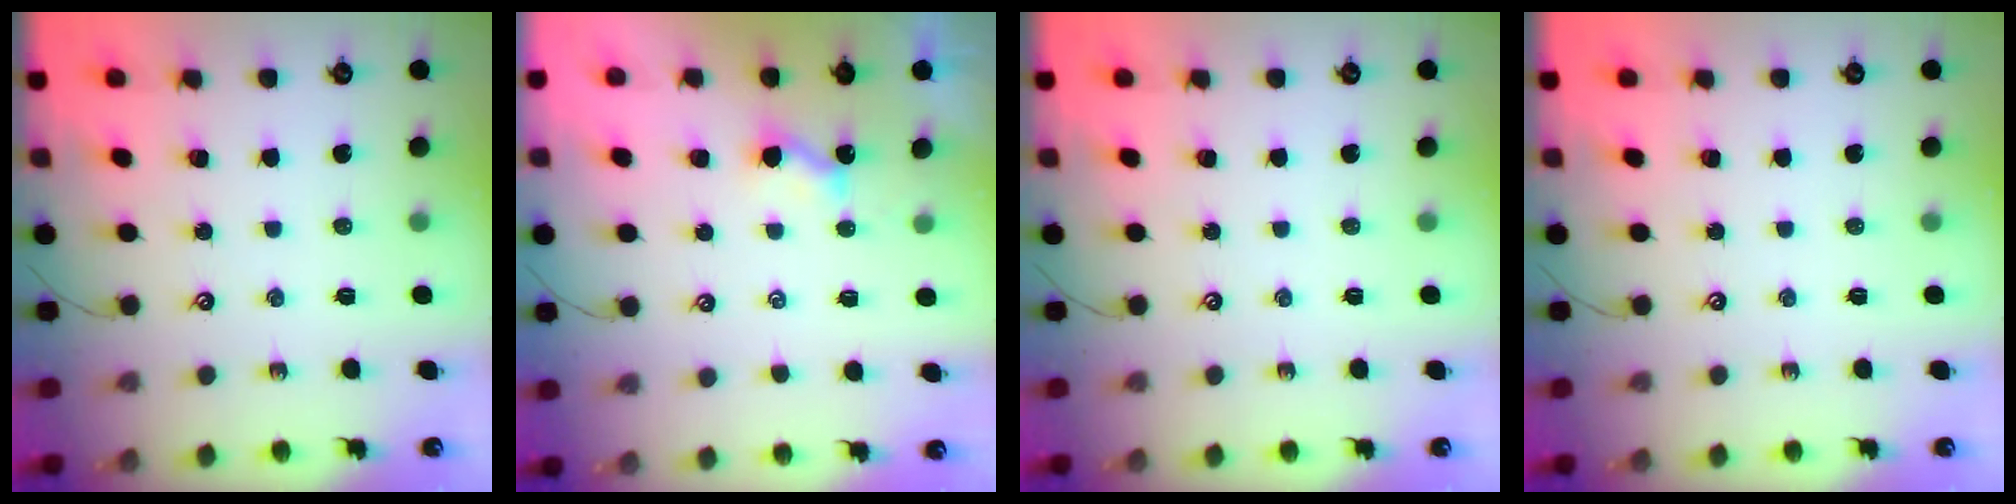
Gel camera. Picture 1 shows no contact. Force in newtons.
{"total": 3.0, "press": 3.0, "slide": 0.0}
{"total": 0.0}
{"total": 0.0}